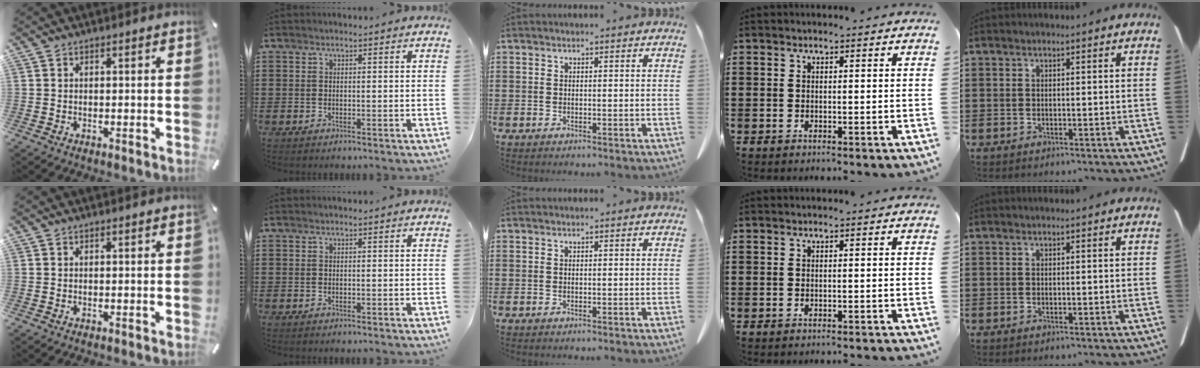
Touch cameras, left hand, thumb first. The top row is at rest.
{"ring": {"total": 0.6, "force": [-0.5, -0.1, 0.2], "torque": [-0.005, -0.002, -0.010]}}